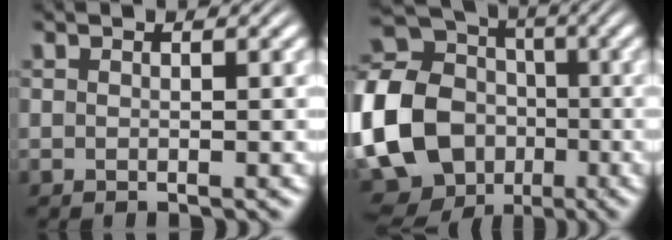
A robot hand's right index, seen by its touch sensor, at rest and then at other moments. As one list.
[{"total": 20.9, "force": [-2.6, 18.9, 8.5], "torque": [-0.221, -0.063, -0.052]}]